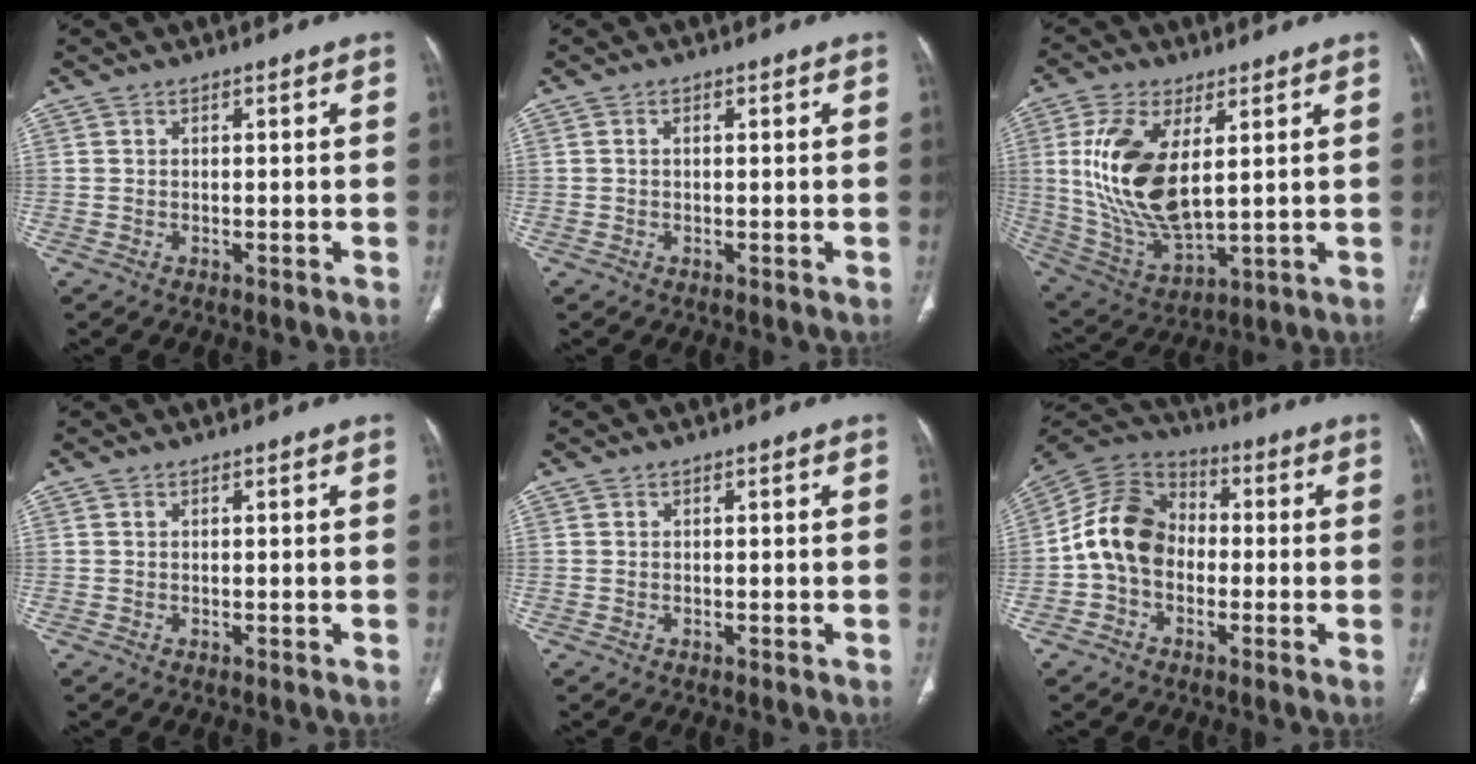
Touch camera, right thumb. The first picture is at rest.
{"total": 0.6, "force": [0.1, 0.4, 0.5], "torque": [-0.014, 0.005, 0.002]}
{"total": 17.3, "force": [3.7, 8.2, 14.8], "torque": [-0.298, -0.022, 0.086]}
{"total": 0.0}
{"total": 0.0}
{"total": 12.2, "force": [-1.5, 9.4, 7.7], "torque": [-0.134, 0.035, -0.043]}